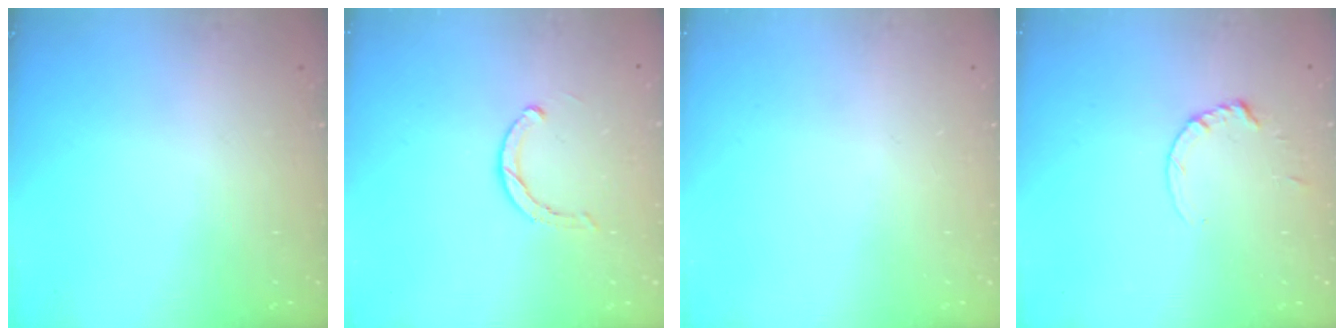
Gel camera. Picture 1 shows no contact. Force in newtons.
{"total": 2.8, "press": 2.7, "slide": 0.3}
{"total": 0.0}
{"total": 1.8, "press": 1.7, "slide": 0.2}